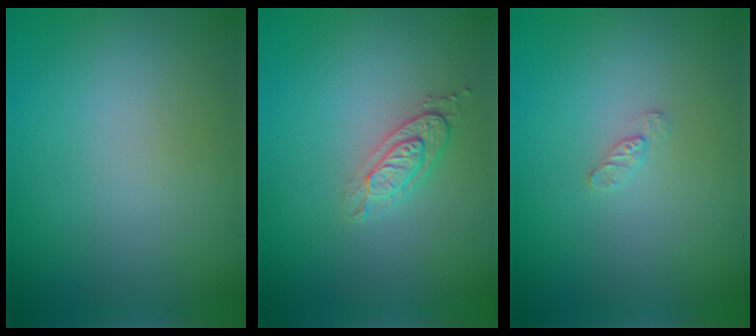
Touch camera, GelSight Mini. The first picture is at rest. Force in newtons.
{"total": 2.1, "press": 1.9, "slide": 0.8}
{"total": 0.9, "press": 0.8, "slide": 0.2}